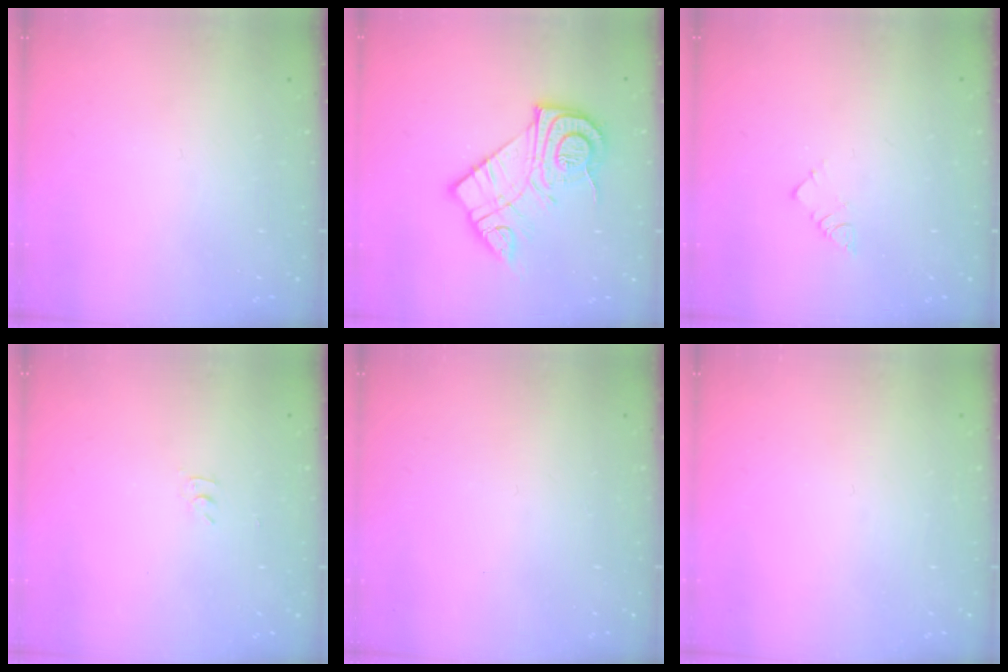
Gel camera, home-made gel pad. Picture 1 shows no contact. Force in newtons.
{"total": 16.1, "press": 16.1, "slide": 1.5}
{"total": 3.2, "press": 3.2, "slide": 0.0}
{"total": 2.8, "press": 2.8, "slide": 0.4}
{"total": 1.6, "press": 1.6, "slide": 0.1}
{"total": 0.0}